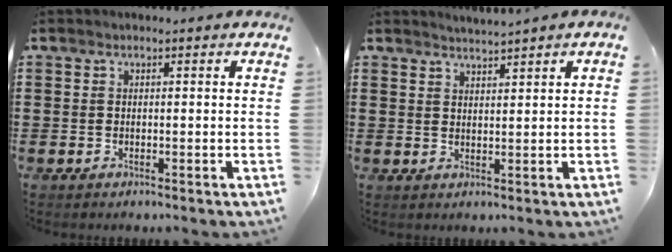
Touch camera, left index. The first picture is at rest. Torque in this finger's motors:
{"motor_torque": [1.08, -1.06, 0.34, 0.07]}